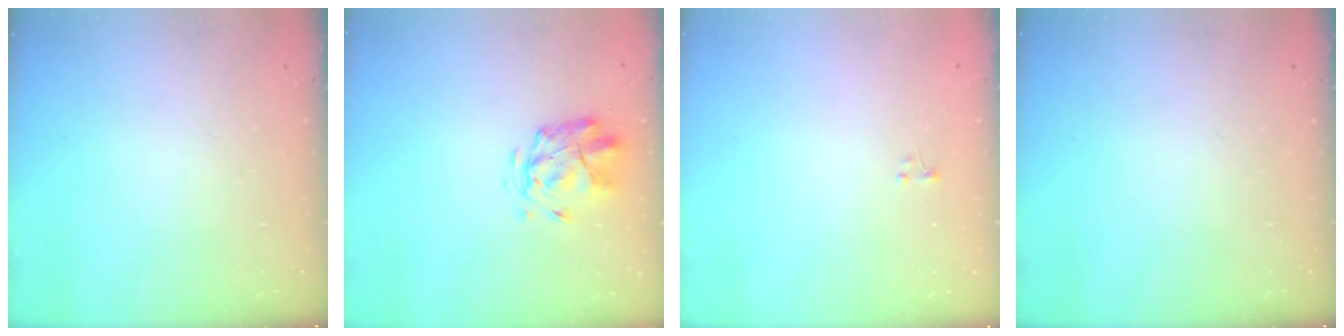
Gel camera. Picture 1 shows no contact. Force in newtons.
{"total": 2.9, "press": 2.6, "slide": 1.3}
{"total": 0.0}
{"total": 0.0}